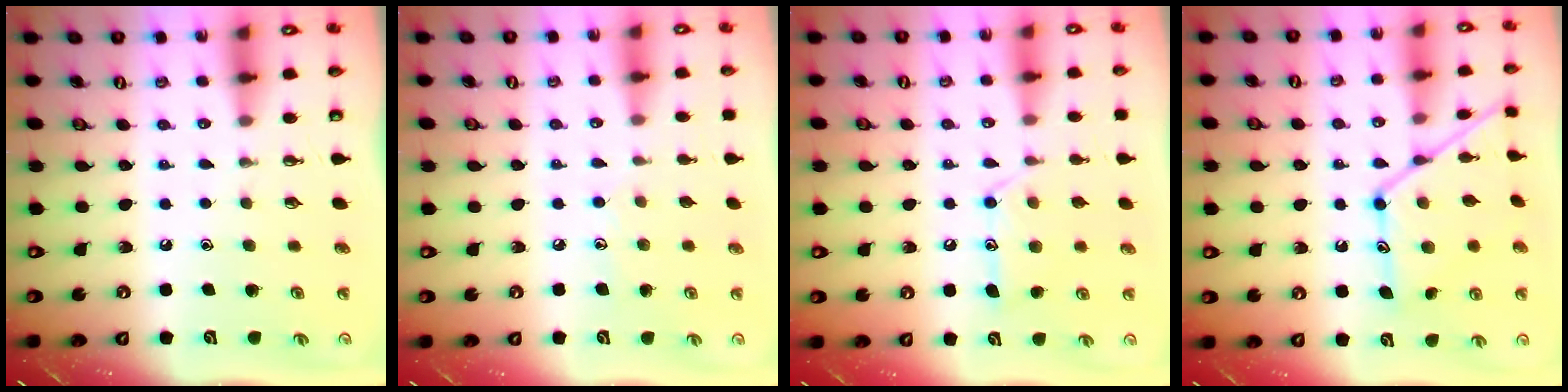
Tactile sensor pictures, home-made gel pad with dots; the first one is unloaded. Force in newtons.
{"total": 5.4, "press": 5.4, "slide": 0.5}
{"total": 13.5, "press": 13.4, "slide": 0.9}
{"total": 15.0, "press": 15.0, "slide": 0.9}